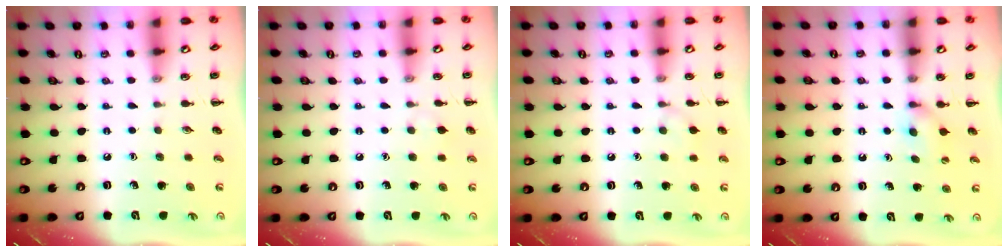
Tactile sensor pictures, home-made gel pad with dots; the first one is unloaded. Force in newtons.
{"total": 4.2, "press": 3.9, "slide": 1.6}
{"total": 5.6, "press": 5.3, "slide": 1.7}
{"total": 5.9, "press": 5.8, "slide": 1.5}